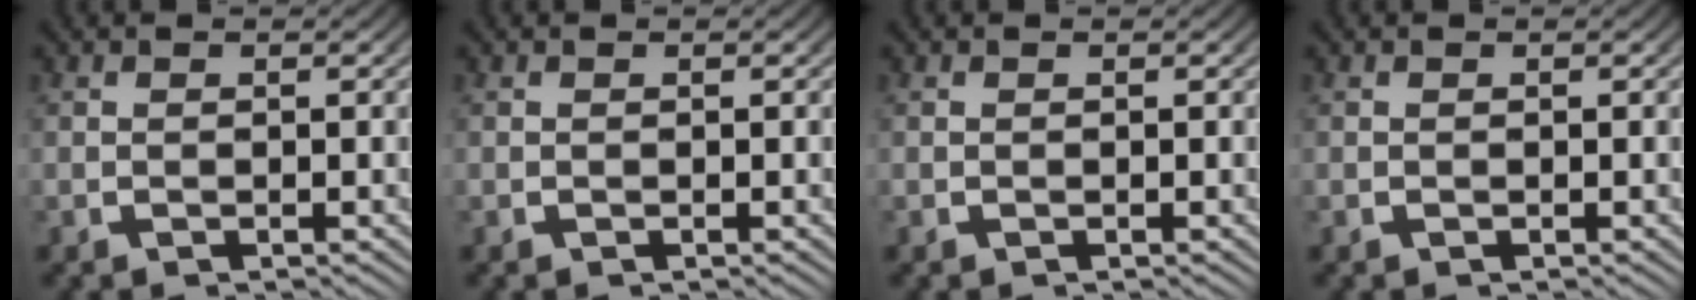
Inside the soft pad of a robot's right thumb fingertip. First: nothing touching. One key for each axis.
{"total": 0.0}
{"total": 0.0}
{"total": 0.0}